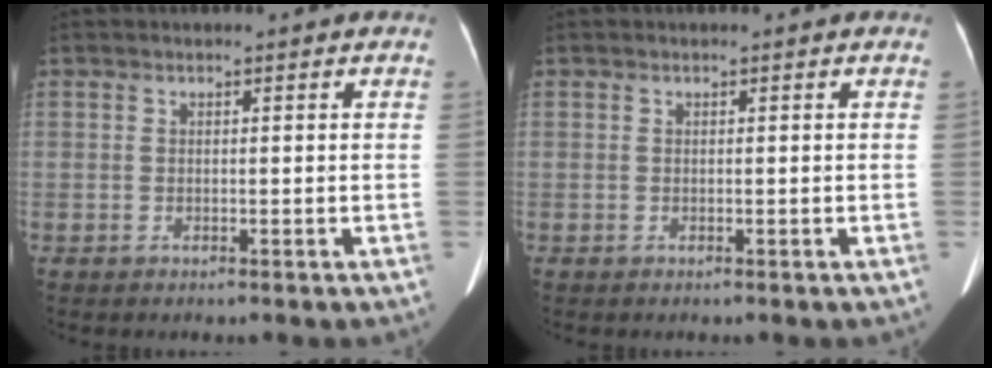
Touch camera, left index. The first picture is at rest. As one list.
[{"total": 0.0}]